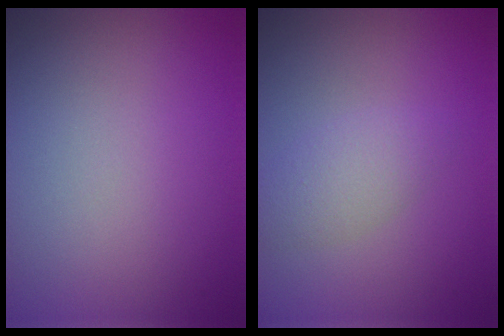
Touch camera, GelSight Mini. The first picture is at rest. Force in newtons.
{"total": 2.0, "press": 2.0, "slide": 0.1}